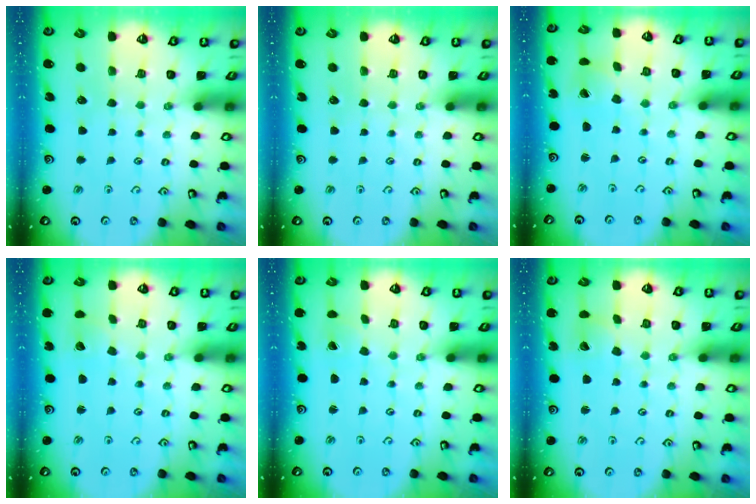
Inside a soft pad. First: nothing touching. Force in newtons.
{"total": 0.0}
{"total": 1.0, "press": 1.0, "slide": 0.1}
{"total": 2.1, "press": 2.1, "slide": 0.2}
{"total": 0.7, "press": 0.5, "slide": 0.4}
{"total": 3.7, "press": 3.7, "slide": 0.5}